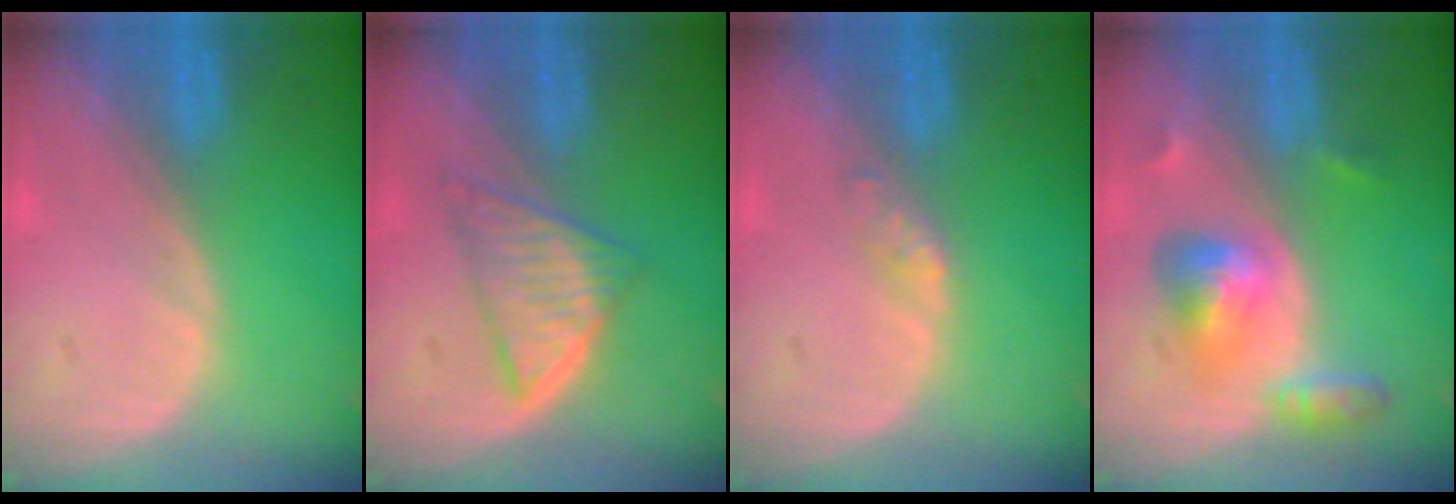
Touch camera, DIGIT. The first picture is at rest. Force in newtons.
{"total": 5.4, "press": 5.1, "slide": 1.5}
{"total": 1.4, "press": 1.4, "slide": 0.1}
{"total": 6.2, "press": 5.6, "slide": 2.8}